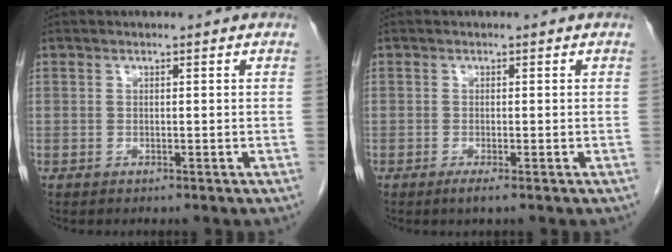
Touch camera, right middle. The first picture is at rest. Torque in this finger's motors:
{"motor_torque": [0.32, -0.24, 0.04, 0.01]}